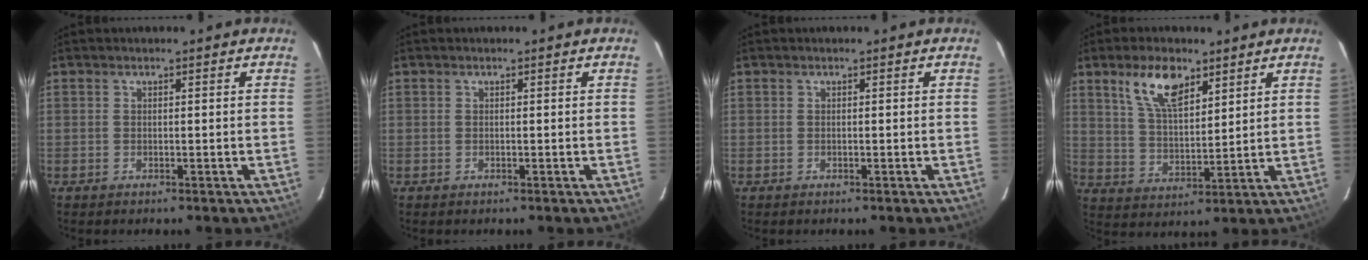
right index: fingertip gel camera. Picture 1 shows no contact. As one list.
[{"total": 0.0}, {"total": 0.0}, {"total": 9.7, "force": [5.9, 4.2, 6.5], "torque": [-0.118, 0.010, 0.117]}]